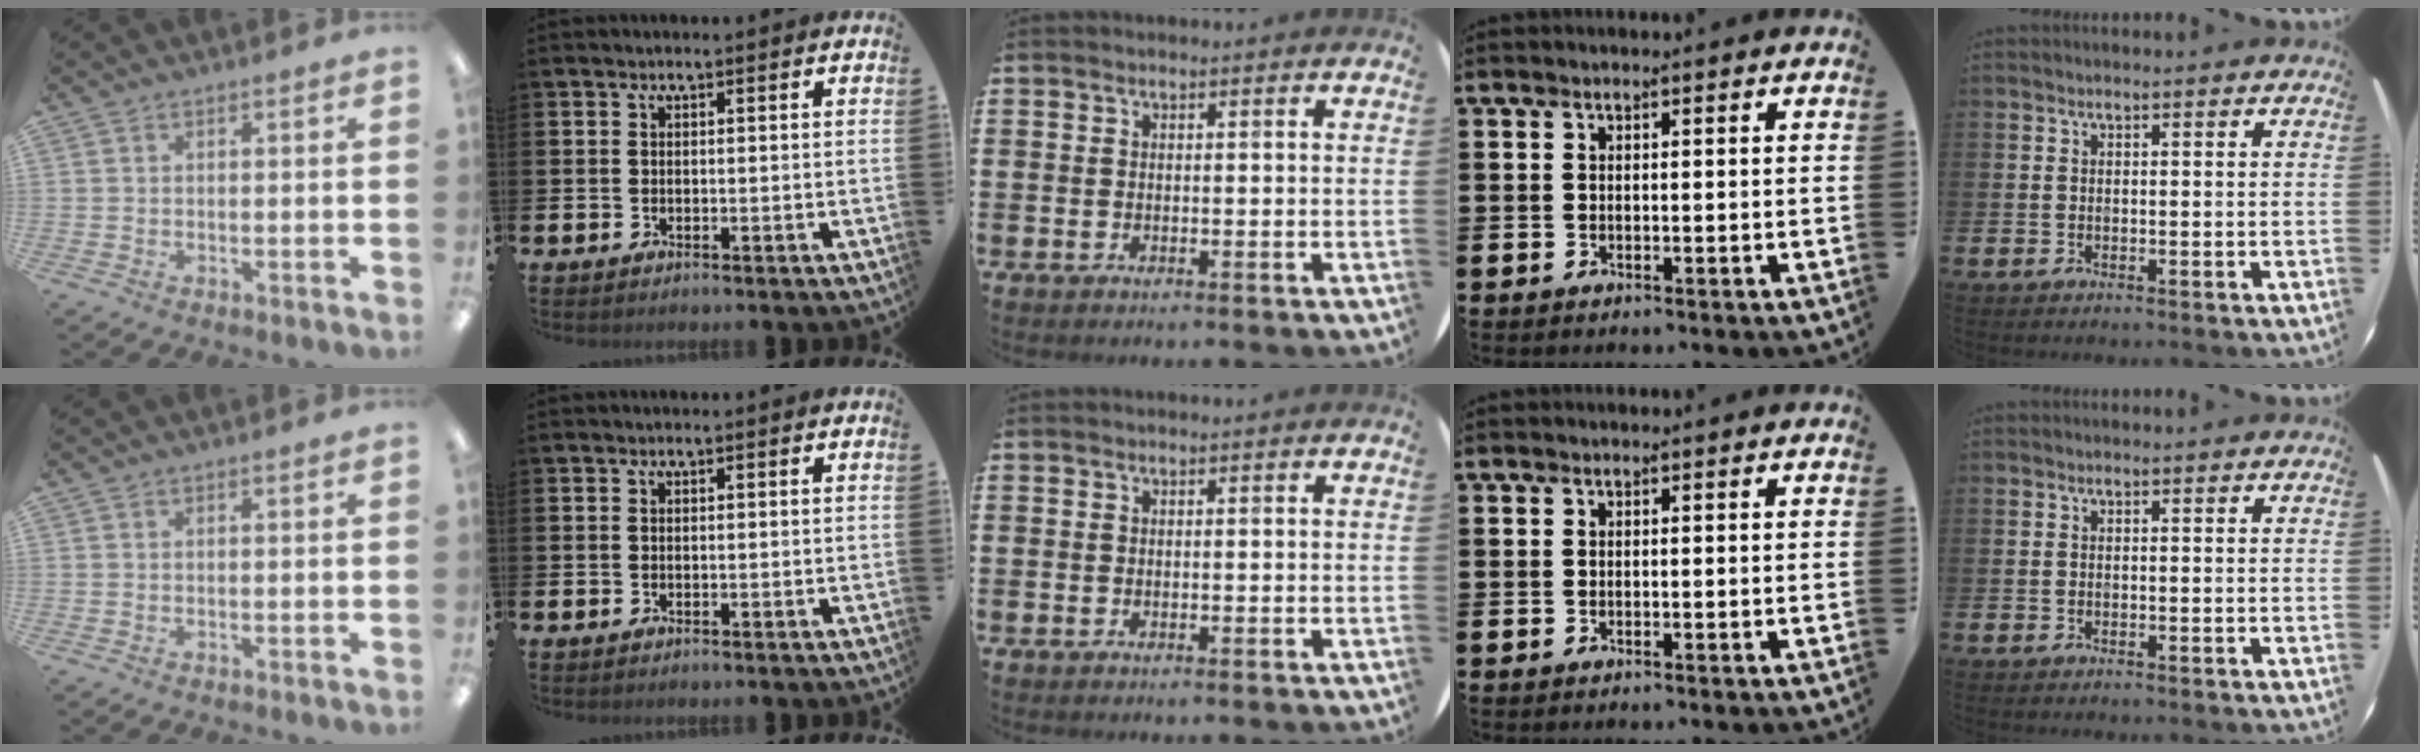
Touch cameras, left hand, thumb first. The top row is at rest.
{}